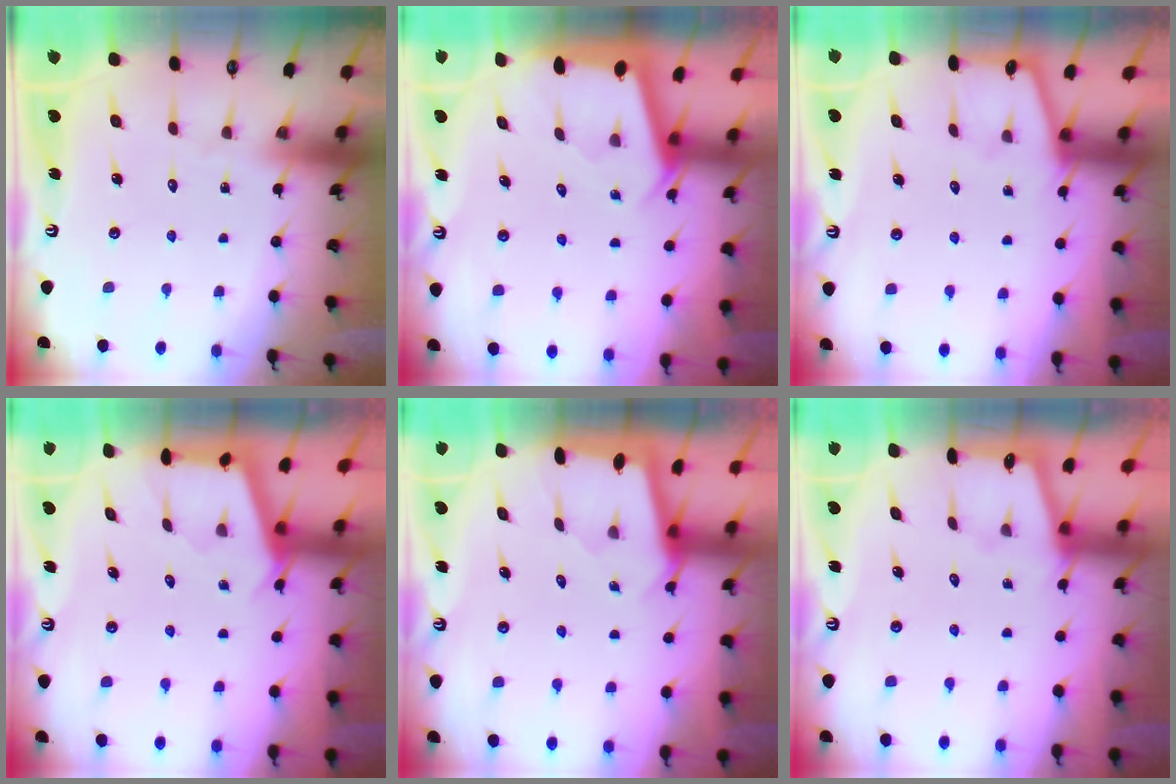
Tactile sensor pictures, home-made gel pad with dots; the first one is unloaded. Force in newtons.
{"total": 2.3, "press": 2.3, "slide": 0.3}
{"total": 1.6, "press": 1.6, "slide": 0.3}
{"total": 2.9, "press": 2.9, "slide": 0.3}
{"total": 1.8, "press": 1.8, "slide": 0.1}
{"total": 1.4, "press": 1.3, "slide": 0.3}